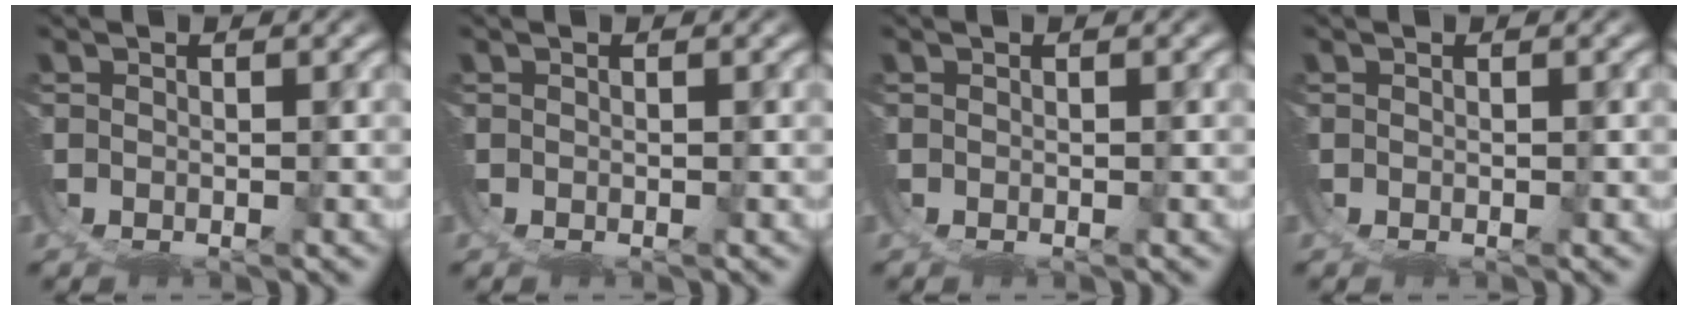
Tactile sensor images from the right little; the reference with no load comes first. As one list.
[{"total": 0.0}, {"total": 0.0}, {"total": 0.0}]